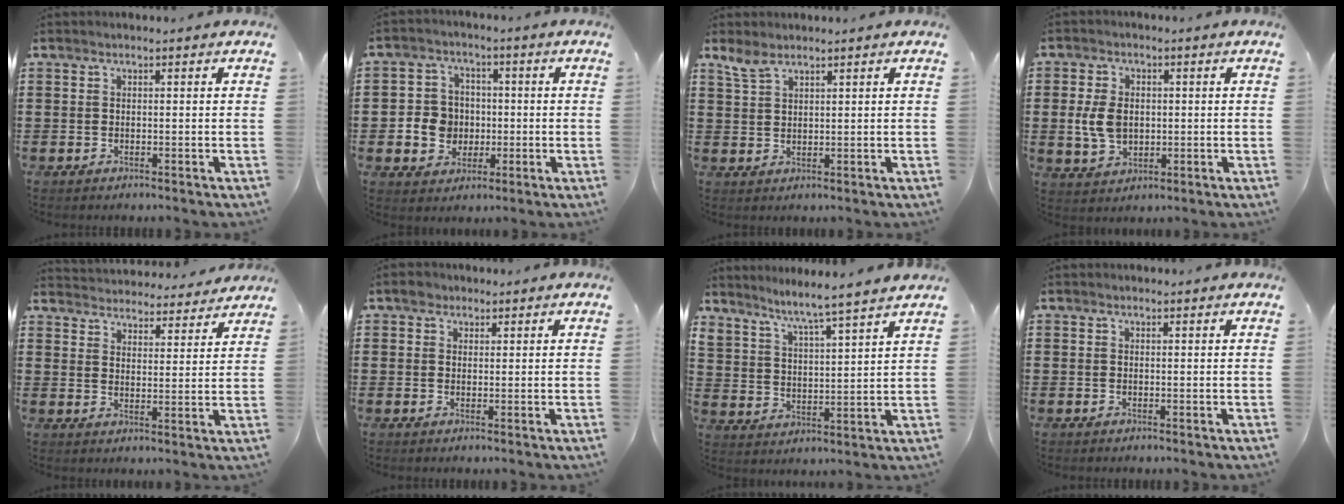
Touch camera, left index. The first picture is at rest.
{"total": 5.8, "force": [-0.8, 5.4, 1.7], "torque": [-0.050, 0.016, -0.012]}
{"total": 2.9, "force": [2.2, 0.9, 1.6], "torque": [-0.036, 0.000, 0.043]}
{"total": 5.7, "force": [0.1, 3.9, 4.1], "torque": [-0.106, 0.005, -0.004]}
{"total": 4.0, "force": [4.0, 0.0, -0.3], "torque": [-0.014, -0.030, 0.070]}
{"total": 1.7, "force": [1.2, 1.2, 0.2], "torque": [-0.002, 0.005, 0.020]}
{"total": 4.8, "force": [4.5, -1.2, 1.0], "torque": [-0.041, -0.042, 0.071]}
{"total": 0.0}